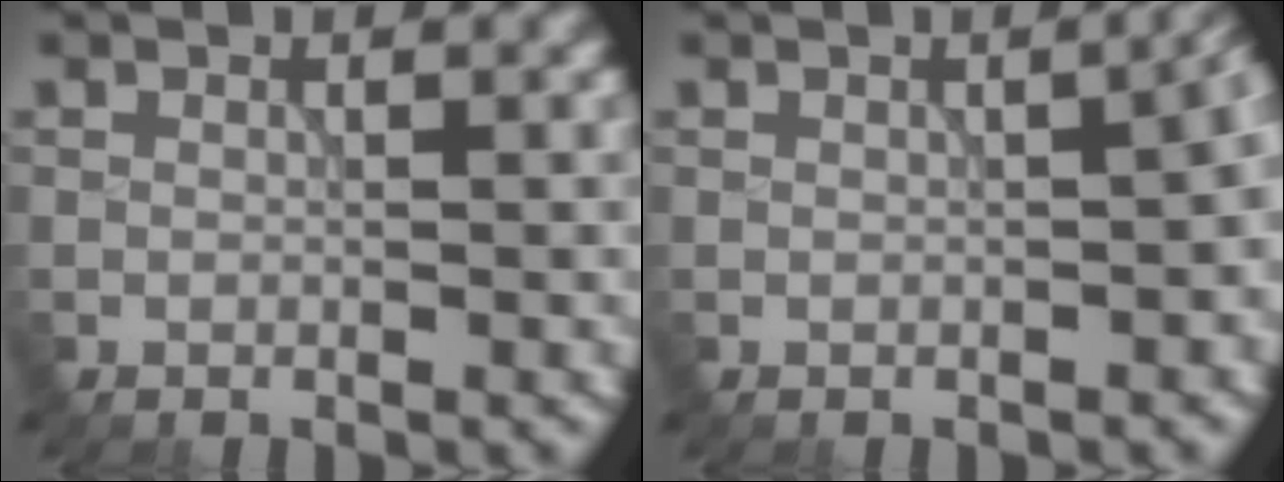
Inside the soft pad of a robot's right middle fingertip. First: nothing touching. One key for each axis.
{"total": 5.7, "fx": -0.5, "fy": 2.4, "fz": 5.1, "tx": -0.034, "ty": -0.010, "tz": -0.004}